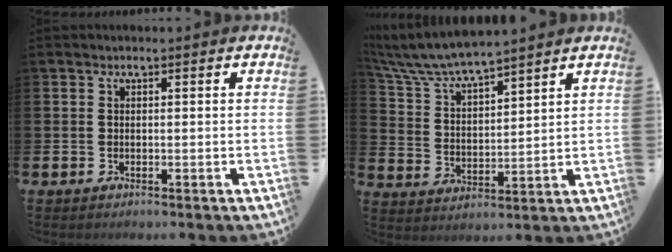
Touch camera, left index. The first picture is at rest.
{"total": 6.6, "force": [6.4, 0.5, 1.6], "torque": [-0.060, -0.039, 0.112]}